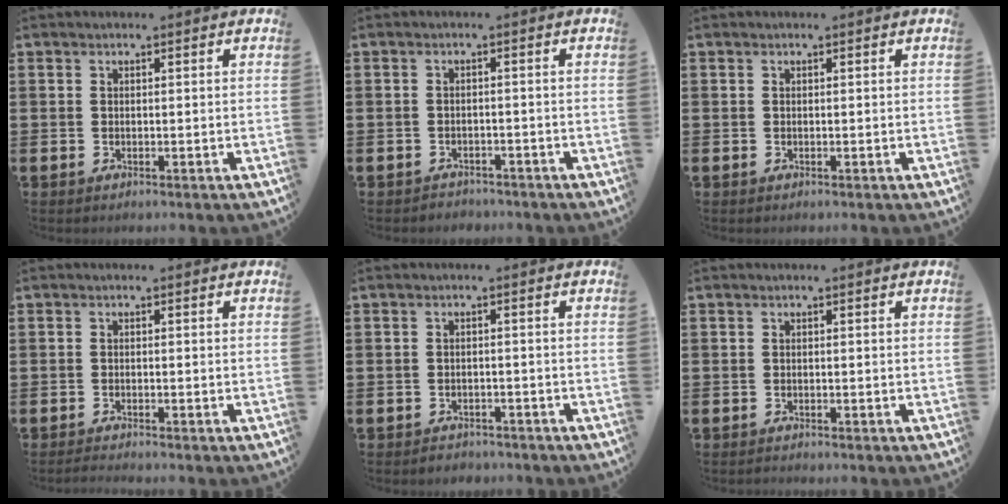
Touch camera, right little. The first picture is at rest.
{"total": 1.3, "force": [-1.2, 0.3, -0.2], "torque": [0.000, 0.005, -0.028]}
{"total": 0.0}
{"total": 0.8, "force": [-0.8, 0.0, 0.4], "torque": [-0.006, -0.002, -0.015]}
{"total": 1.2, "force": [-1.2, 0.2, -0.1], "torque": [-0.002, 0.004, -0.028]}
{"total": 0.0}